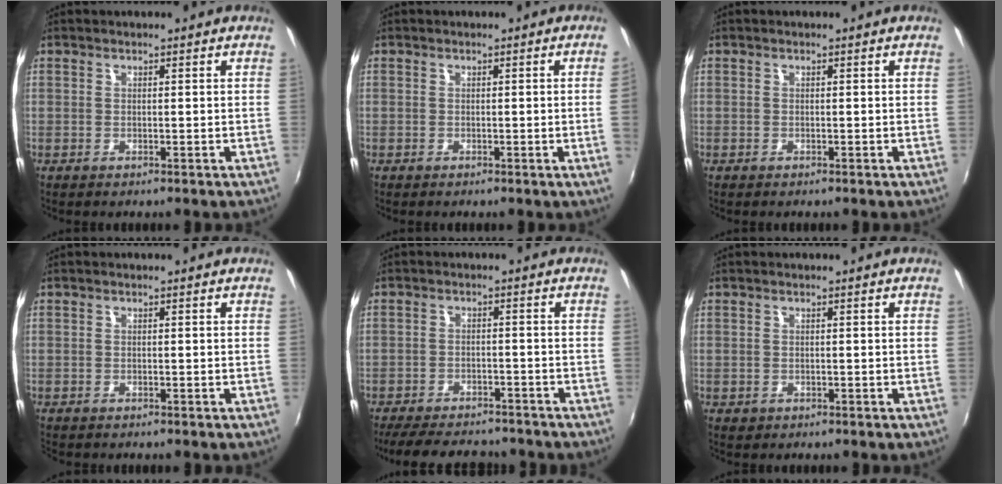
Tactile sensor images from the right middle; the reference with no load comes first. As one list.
[{"total": 1.6, "force": [0.0, -1.0, 1.3], "torque": [-0.011, -0.012, 0.003]}, {"total": 0.0}, {"total": 0.5, "force": [-0.5, 0.2, 0.1], "torque": [-0.002, -0.003, -0.010]}, {"total": 13.5, "force": [-11.5, 4.3, 5.5], "torque": [-0.125, -0.009, -0.165]}, {"total": 0.9, "force": [-0.4, 0.8, 0.2], "torque": [-0.005, -0.004, -0.005]}]